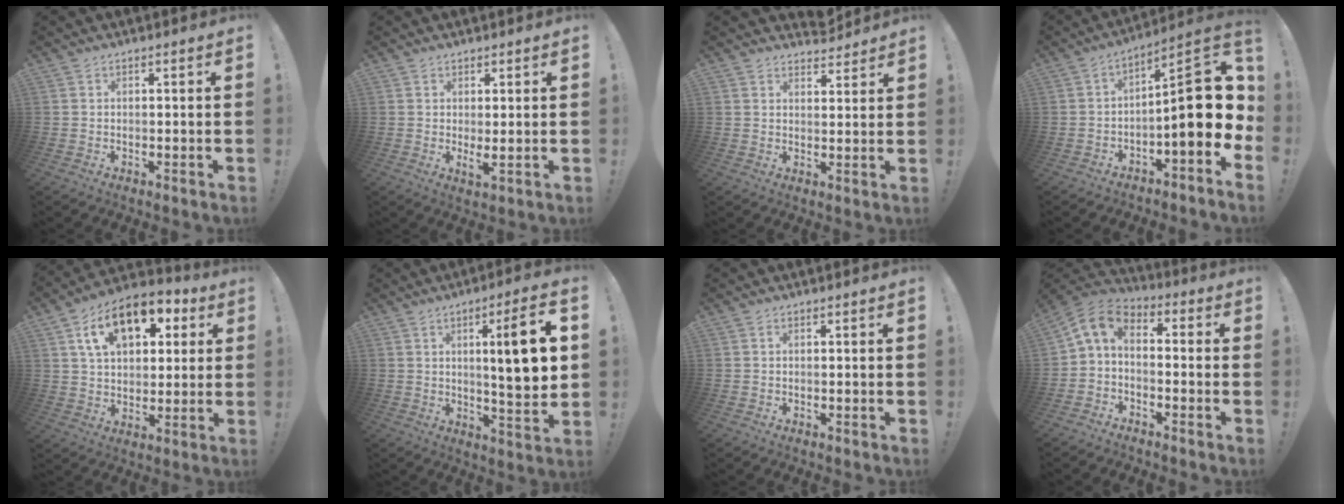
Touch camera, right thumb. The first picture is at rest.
{"total": 2.7, "force": [1.1, 0.2, 2.4], "torque": [-0.035, -0.015, 0.018]}
{"total": 3.9, "force": [3.4, 1.8, 0.4], "torque": [0.002, -0.025, 0.063]}
{"total": 16.9, "force": [-1.2, 5.4, 16.0], "torque": [-0.217, 0.011, -0.012]}
{"total": 16.0, "force": [7.5, 9.7, 10.3], "torque": [-0.164, -0.025, 0.135]}
{"total": 14.8, "force": [2.9, 1.8, 14.4], "torque": [-0.199, -0.018, 0.029]}
{"total": 0.0}
{"total": 5.9, "force": [-1.1, 3.8, 4.4], "torque": [-0.100, 0.006, -0.018]}